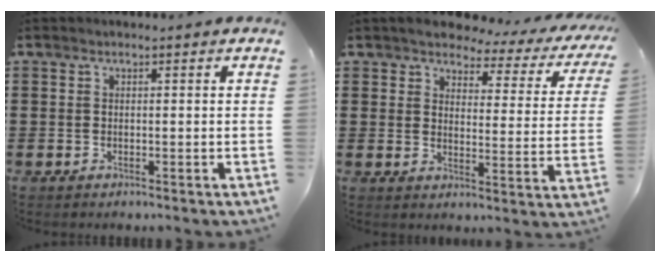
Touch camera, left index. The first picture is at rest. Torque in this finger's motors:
{"motor_torque": [2.14, 0.00, 0.27, 0.00]}